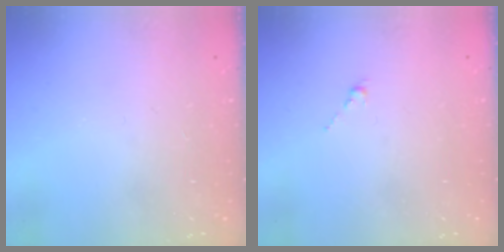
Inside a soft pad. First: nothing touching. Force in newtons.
{"total": 0.0}